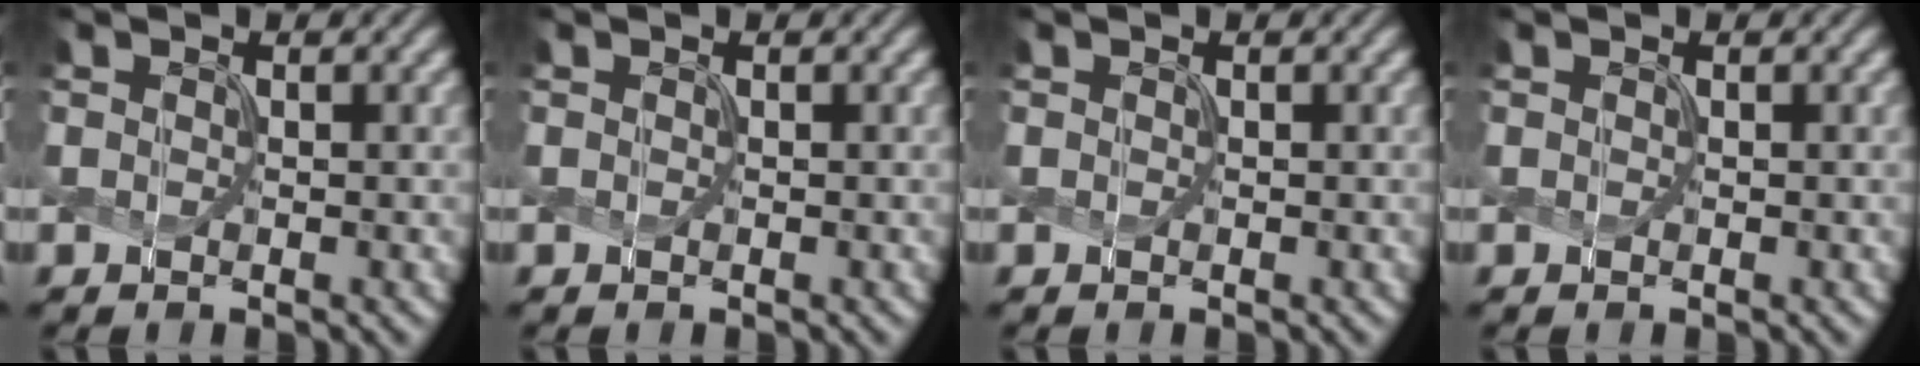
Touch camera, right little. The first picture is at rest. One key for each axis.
{"total": 0.0}
{"total": 0.0}
{"total": 0.0}